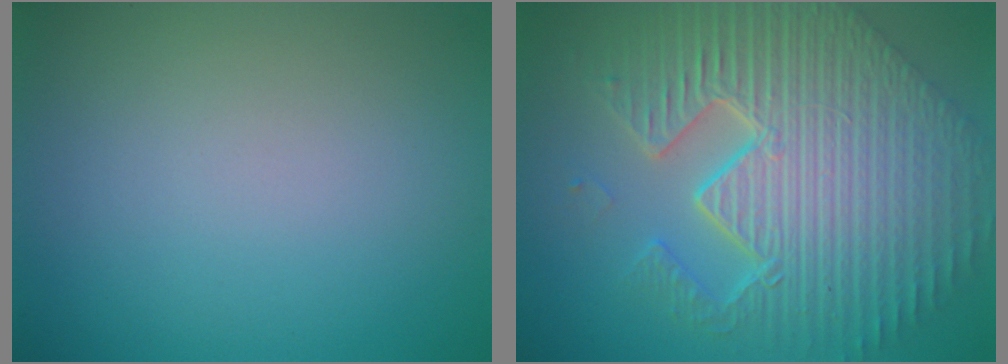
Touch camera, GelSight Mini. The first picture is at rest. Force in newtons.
{"total": 11.5, "press": 7.5, "slide": 8.6}